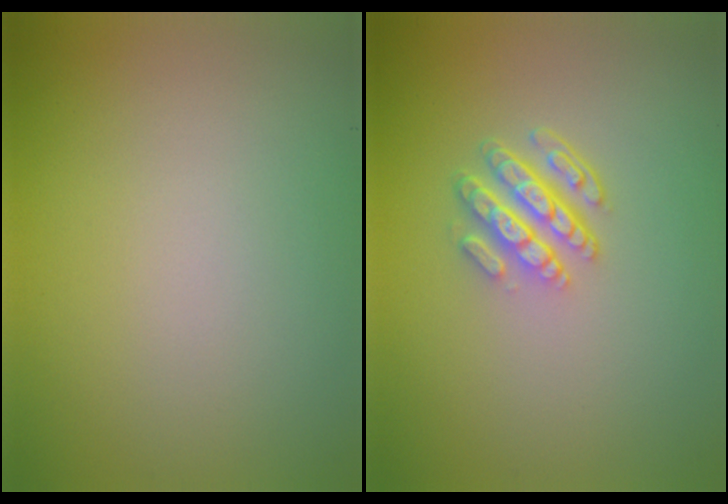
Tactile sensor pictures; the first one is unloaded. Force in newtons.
{"total": 4.3, "press": 3.1, "slide": 3.0}